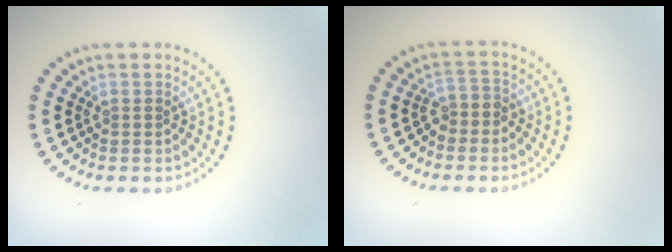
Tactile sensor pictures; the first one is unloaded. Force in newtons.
{"total": 1.7, "press": 1.4, "slide": 1.0}